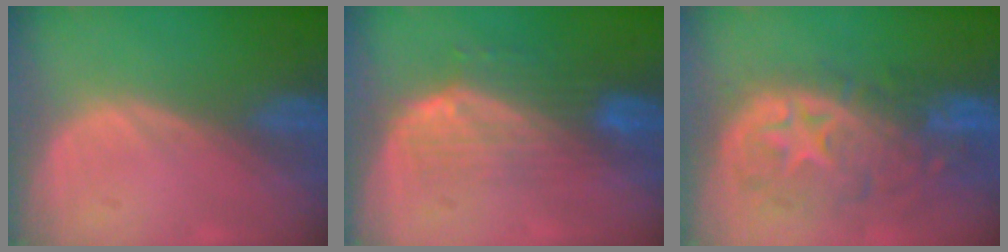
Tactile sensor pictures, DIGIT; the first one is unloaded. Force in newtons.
{"total": 7.5, "press": 6.8, "slide": 3.3}
{"total": 11.1, "press": 9.8, "slide": 5.4}